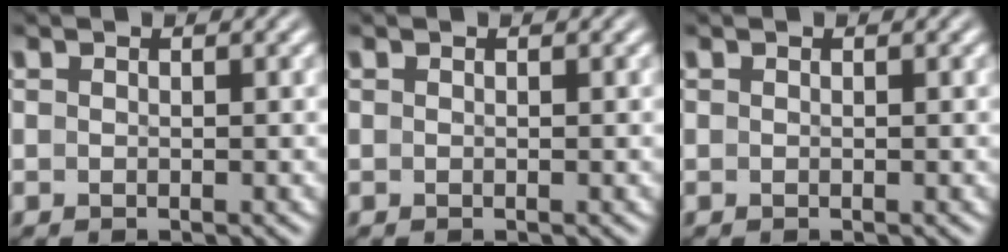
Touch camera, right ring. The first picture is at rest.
{"total": 0.0}
{"total": 0.0}